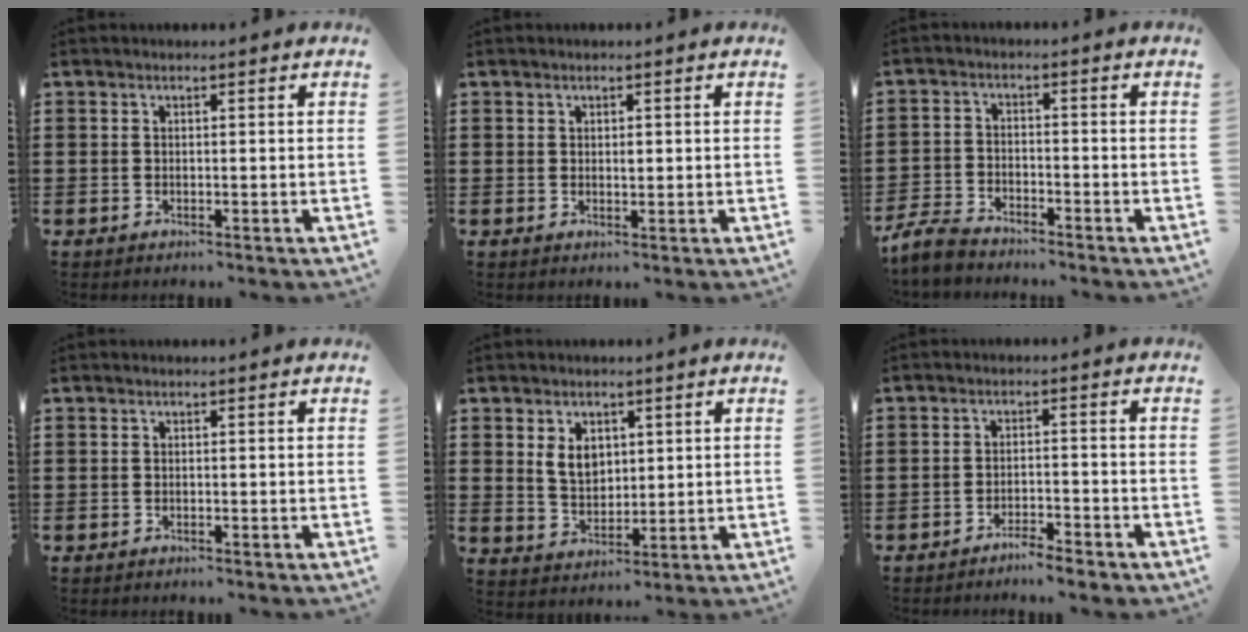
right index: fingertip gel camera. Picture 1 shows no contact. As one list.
[{"total": 1.0, "force": [0.3, 0.5, 0.7], "torque": [-0.016, 0.002, 0.006]}, {"total": 4.2, "force": [-4.1, 0.6, 1.1], "torque": [-0.043, -0.007, -0.086]}, {"total": 0.0}, {"total": 4.9, "force": [1.6, 3.4, 3.1], "torque": [-0.064, 0.006, 0.027]}, {"total": 2.8, "force": [-2.8, -0.1, 0.6], "torque": [-0.013, 0.000, -0.056]}]